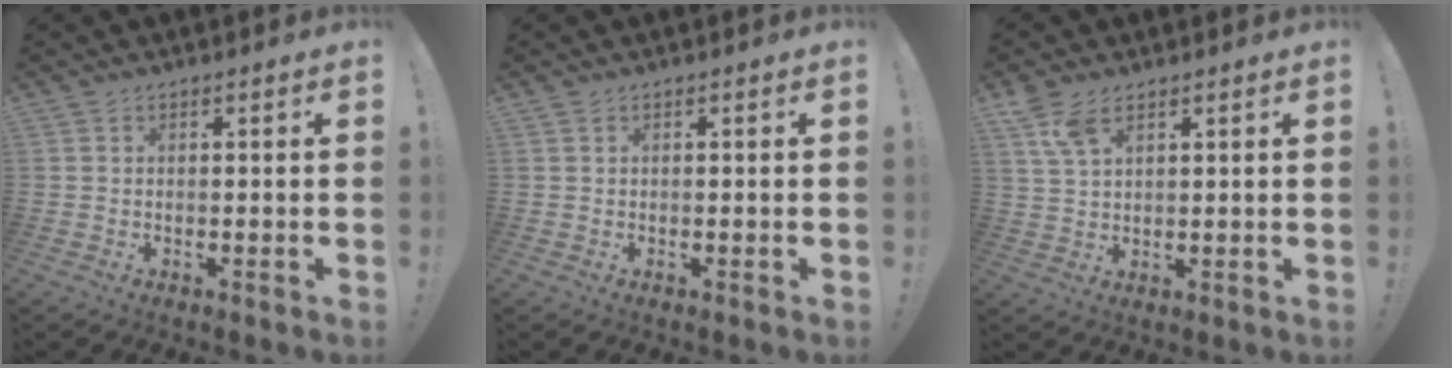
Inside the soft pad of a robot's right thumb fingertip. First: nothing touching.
{"total": 0.6, "force": [0.4, 0.3, 0.2], "torque": [-0.005, 0.001, 0.008]}
{"total": 7.1, "force": [4.4, 3.3, 4.5], "torque": [-0.085, -0.013, 0.084]}